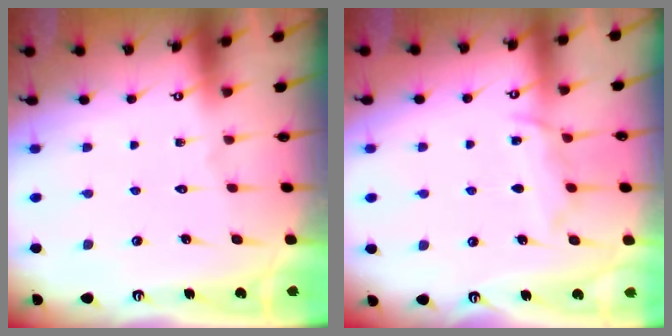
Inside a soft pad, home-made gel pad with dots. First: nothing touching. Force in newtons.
{"total": 8.1, "press": 8.0, "slide": 0.9}